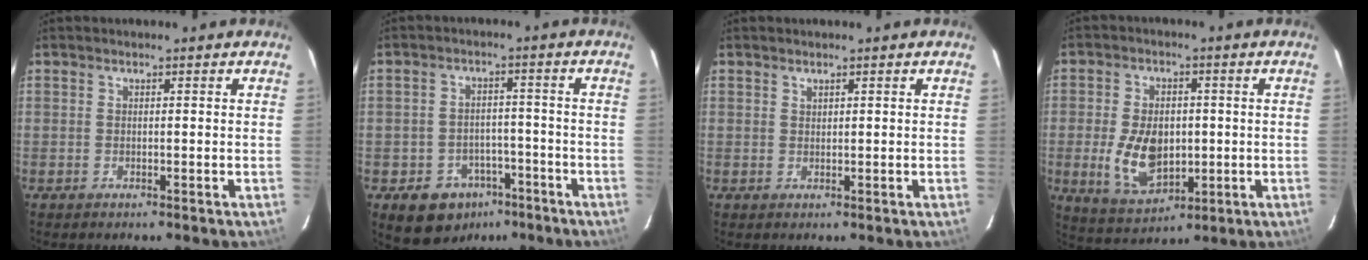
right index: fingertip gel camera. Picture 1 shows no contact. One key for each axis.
{"total": 9.7, "fx": -5.7, "fy": 7.2, "fz": 3.1, "tx": -0.069, "ty": 0.023, "tz": -0.060}
{"total": 0.6, "fx": 0.6, "fy": 0.3, "fz": 0.1, "tx": -0.002, "ty": 0.001, "tz": 0.012}
{"total": 3.1, "fx": 2.7, "fy": 1.5, "fz": 0.5, "tx": -0.011, "ty": -0.006, "tz": 0.063}